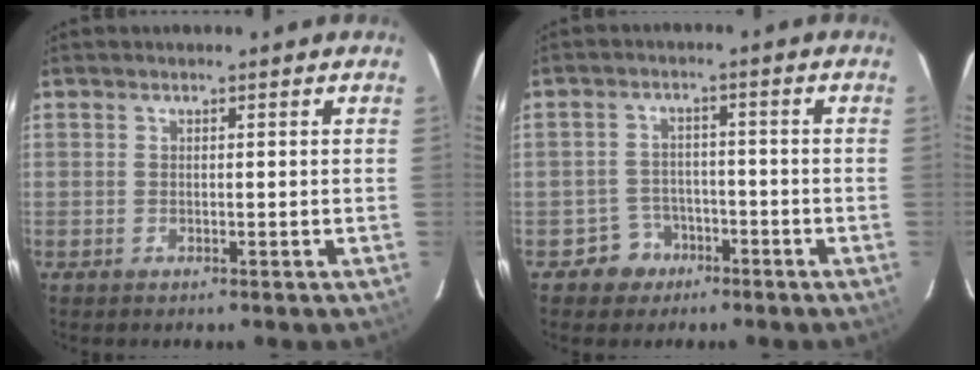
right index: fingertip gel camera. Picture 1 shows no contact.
{"total": 4.9, "force": [-2.9, 4.0, -0.1], "torque": [-0.008, 0.022, -0.044]}